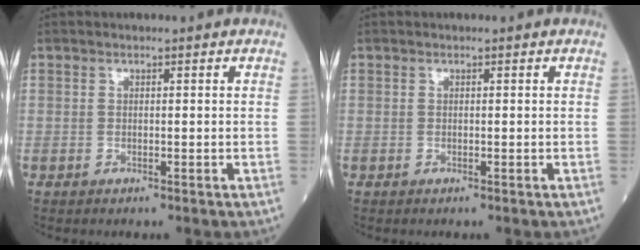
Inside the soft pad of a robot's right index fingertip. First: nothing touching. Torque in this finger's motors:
{"motor_torque": [0.00, 0.00, 0.00, 0.01]}